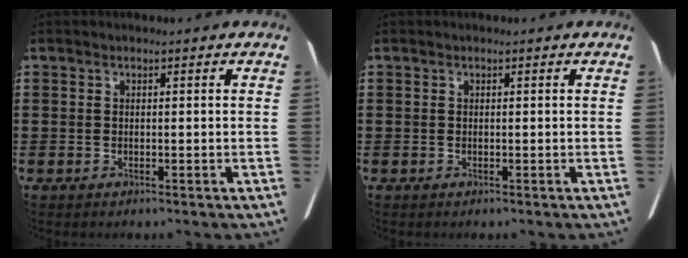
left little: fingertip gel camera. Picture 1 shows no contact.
{"total": 0.0}